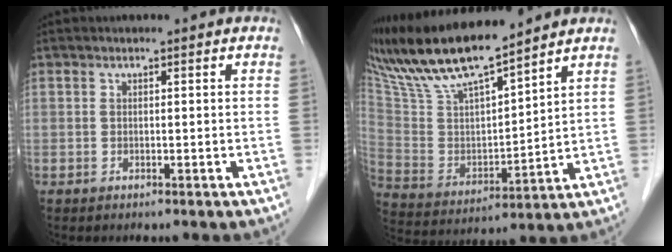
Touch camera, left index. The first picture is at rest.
{"total": 16.1, "force": [14.1, 1.4, 7.5], "torque": [-0.158, 0.006, 0.275]}